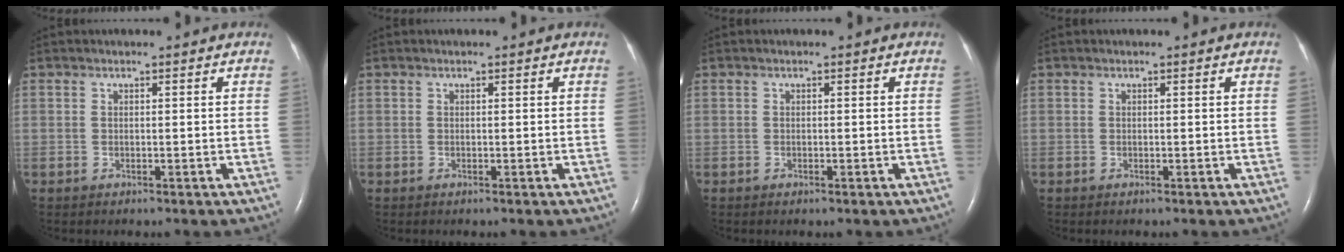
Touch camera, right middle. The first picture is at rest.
{"total": 0.0}
{"total": 0.0}
{"total": 0.0}